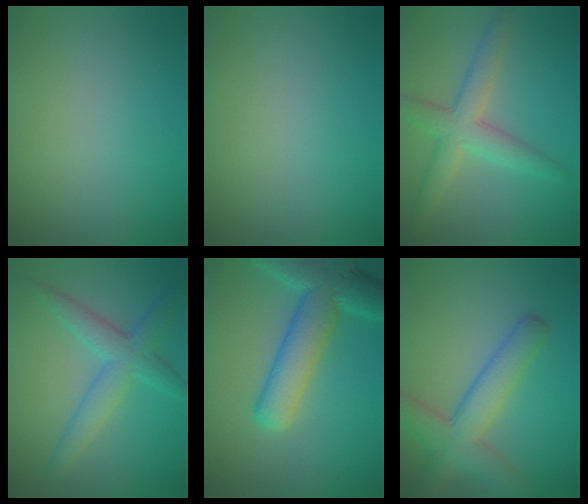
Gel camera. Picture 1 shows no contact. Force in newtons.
{"total": 0.0}
{"total": 4.6, "press": 4.6, "slide": 0.3}
{"total": 4.4, "press": 4.4, "slide": 0.0}
{"total": 8.1, "press": 8.1, "slide": 0.5}
{"total": 6.0, "press": 5.9, "slide": 0.3}